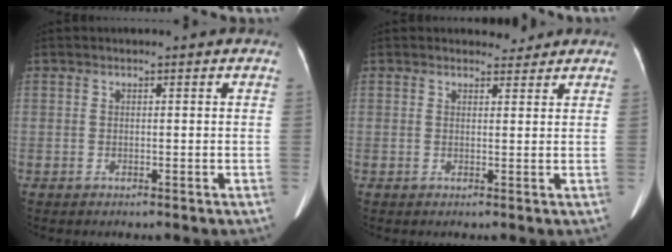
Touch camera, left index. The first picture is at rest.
{"total": 1.8, "force": [1.6, 0.6, -0.2], "torque": [0.001, -0.007, 0.021]}